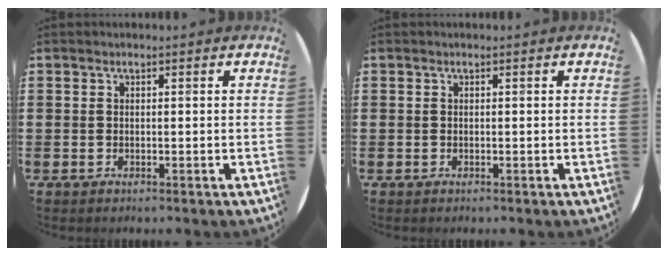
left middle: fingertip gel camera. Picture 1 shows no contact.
{"total": 0.0}